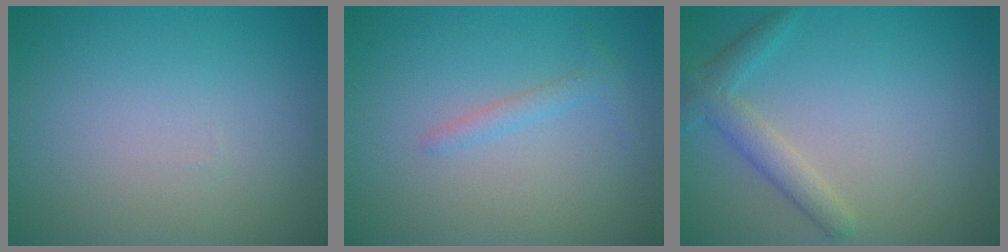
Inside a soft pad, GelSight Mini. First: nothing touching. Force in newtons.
{"total": 1.3, "press": 1.3, "slide": 0.1}
{"total": 2.6, "press": 2.6, "slide": 0.1}